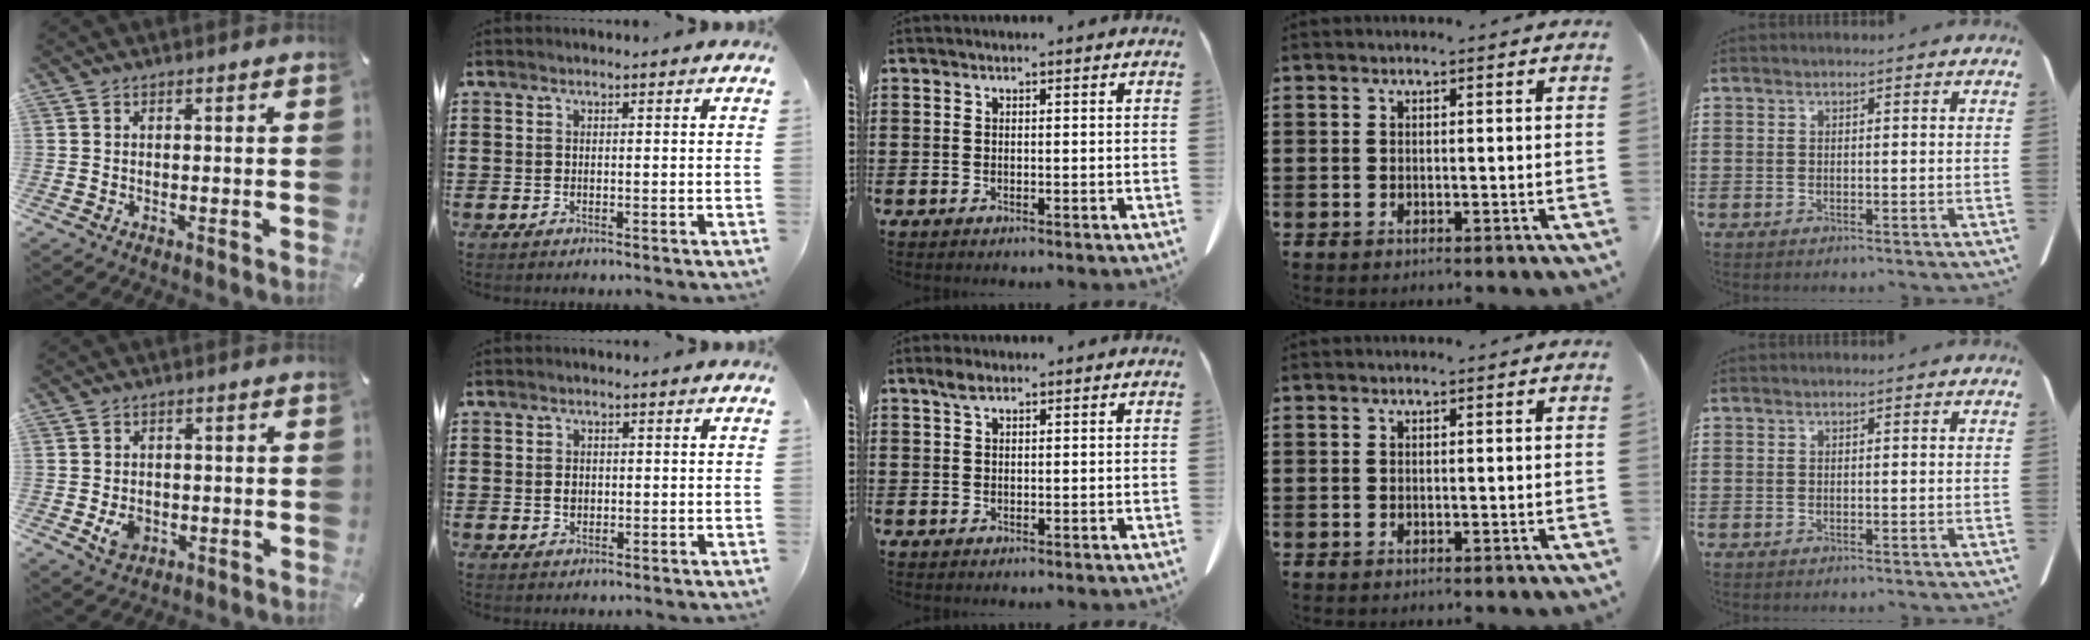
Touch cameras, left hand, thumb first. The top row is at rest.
{"thumb": {"total": 4.7, "force": [-1.1, 3.8, 2.7], "torque": [-0.040, -0.004, -0.020]}, "index": {"total": 1.6, "force": [0.2, 1.1, 1.2], "torque": [-0.025, 0.006, 0.002]}, "middle": {"total": 1.7, "force": [1.0, 0.8, 1.1], "torque": [-0.027, 0.002, 0.020]}}